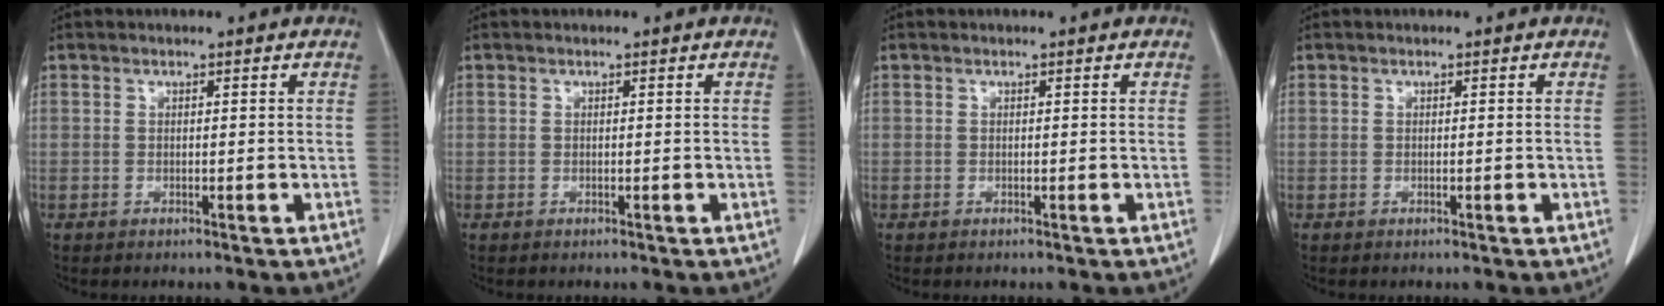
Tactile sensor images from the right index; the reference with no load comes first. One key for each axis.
{"total": 0.0}
{"total": 0.0}
{"total": 0.0}